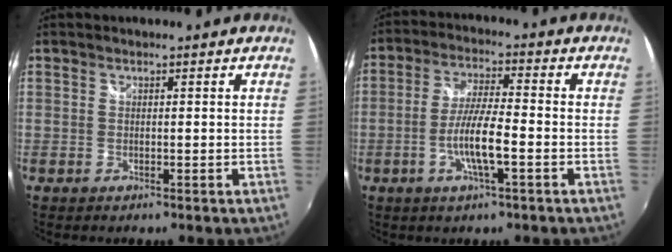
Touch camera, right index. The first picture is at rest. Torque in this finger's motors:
{"motor_torque": [1.35, -0.57, 0.73, 0.18]}